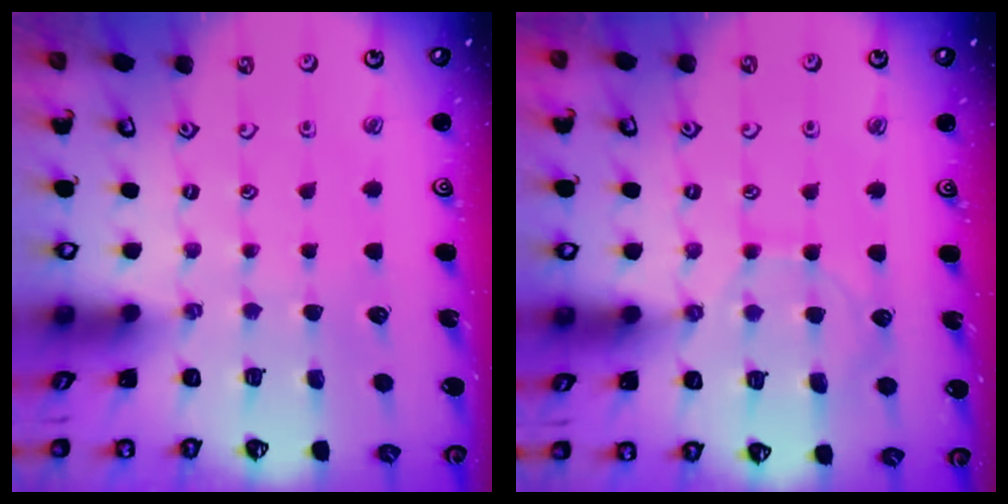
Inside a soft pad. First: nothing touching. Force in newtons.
{"total": 6.2, "press": 6.1, "slide": 0.7}